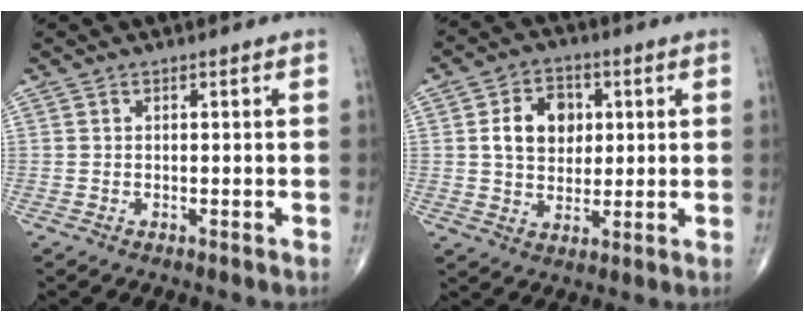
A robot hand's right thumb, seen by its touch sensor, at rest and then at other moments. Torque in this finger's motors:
{"motor_torque": [0.16, 0.13, 0.70, 0.33, 0.04]}